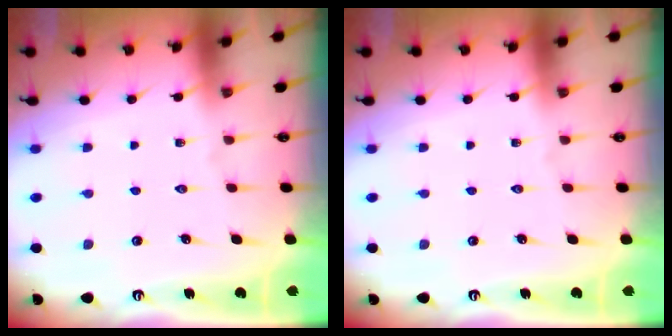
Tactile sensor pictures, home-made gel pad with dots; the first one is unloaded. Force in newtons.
{"total": 0.0}